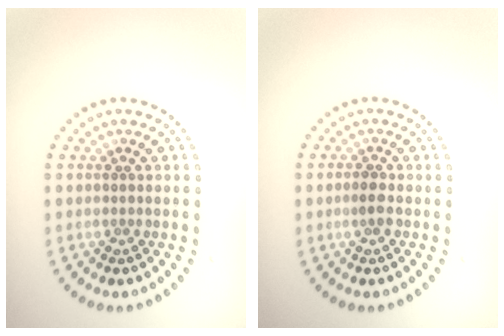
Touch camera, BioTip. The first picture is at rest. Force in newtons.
{"total": 1.1, "press": 1.1, "slide": 0.3}